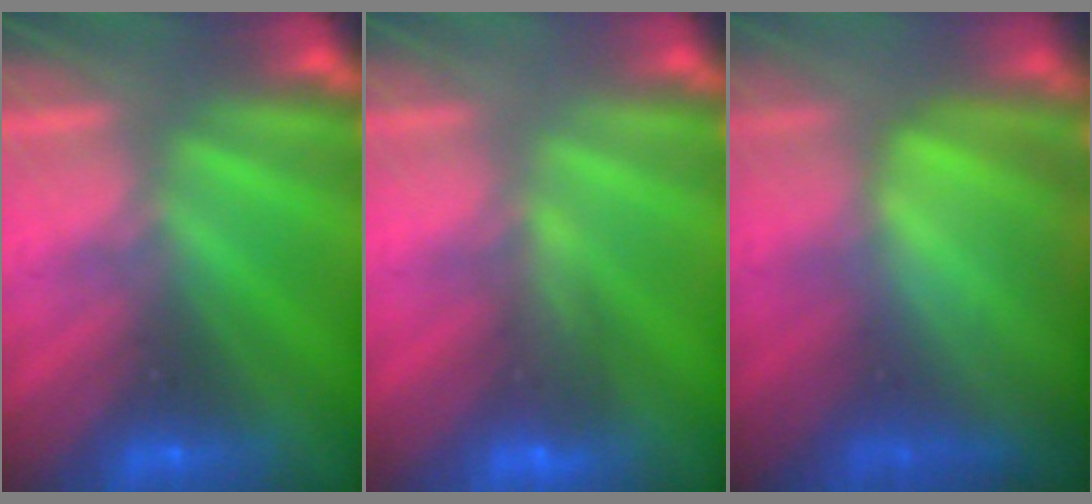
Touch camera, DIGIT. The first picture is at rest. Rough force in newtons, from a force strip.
{"total": 4.7}
{"total": 7.4}